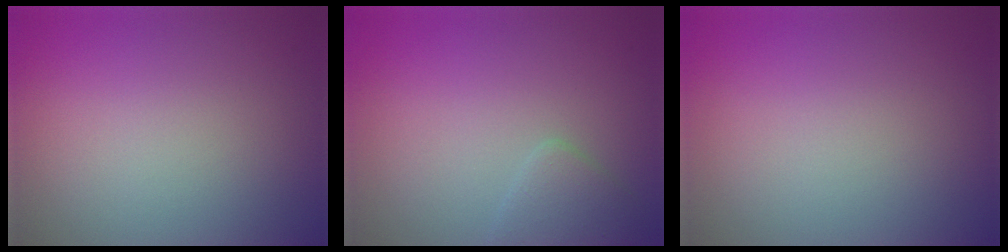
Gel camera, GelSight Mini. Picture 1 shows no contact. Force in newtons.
{"total": 1.8, "press": 1.8, "slide": 0.0}
{"total": 0.0}